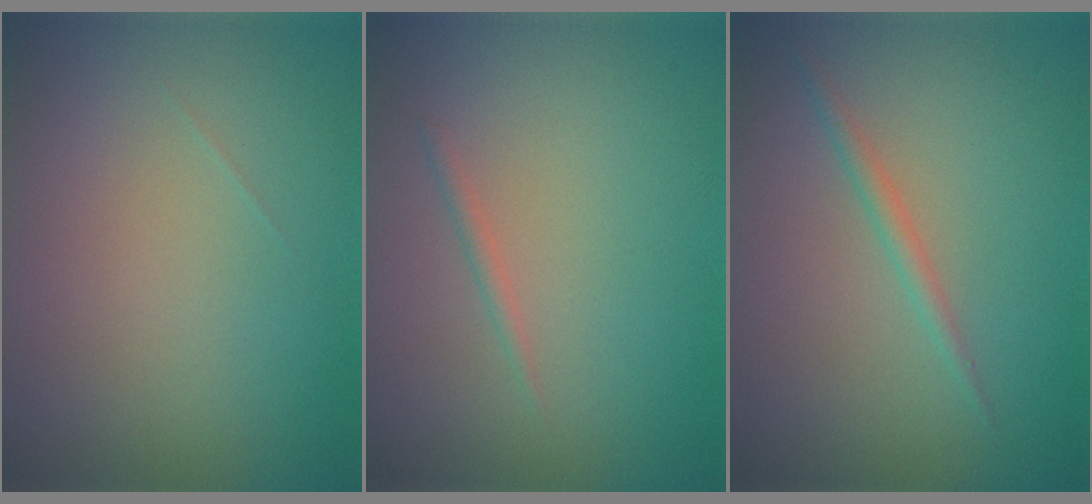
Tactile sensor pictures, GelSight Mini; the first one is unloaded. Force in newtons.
{"total": 0.7, "press": 0.7, "slide": 0.1}
{"total": 1.2, "press": 1.2, "slide": 0.1}